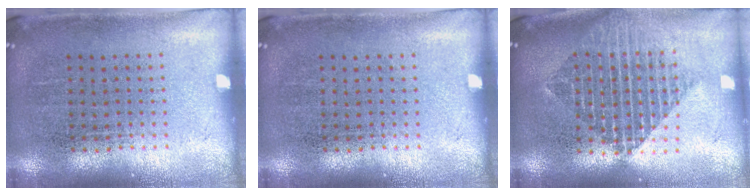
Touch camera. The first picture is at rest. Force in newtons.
{"total": 0.0}
{"total": 2.2, "press": 1.8, "slide": 1.3}